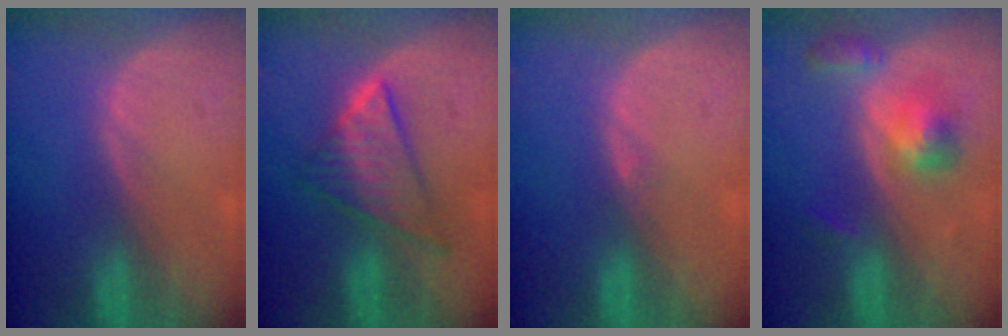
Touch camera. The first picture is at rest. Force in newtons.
{"total": 7.5, "press": 7.5, "slide": 0.4}
{"total": 0.6, "press": 0.5, "slide": 0.4}
{"total": 5.3, "press": 5.0, "slide": 1.6}